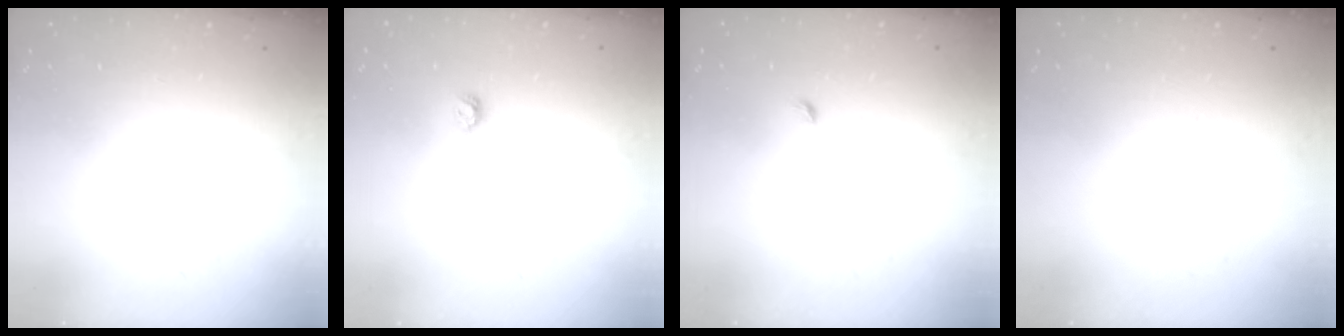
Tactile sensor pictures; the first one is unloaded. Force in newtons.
{"total": 3.9, "press": 3.9, "slide": 0.6}
{"total": 2.7, "press": 2.6, "slide": 0.6}
{"total": 0.0}